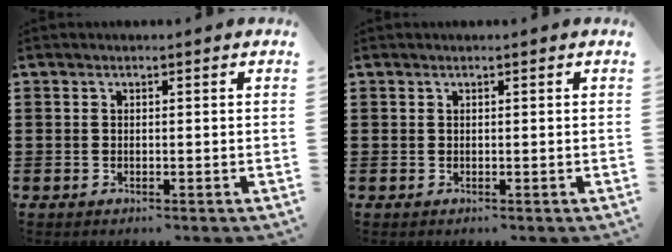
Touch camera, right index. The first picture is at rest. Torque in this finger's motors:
{"motor_torque": [0.95, 0.90, 0.06, 0.02]}